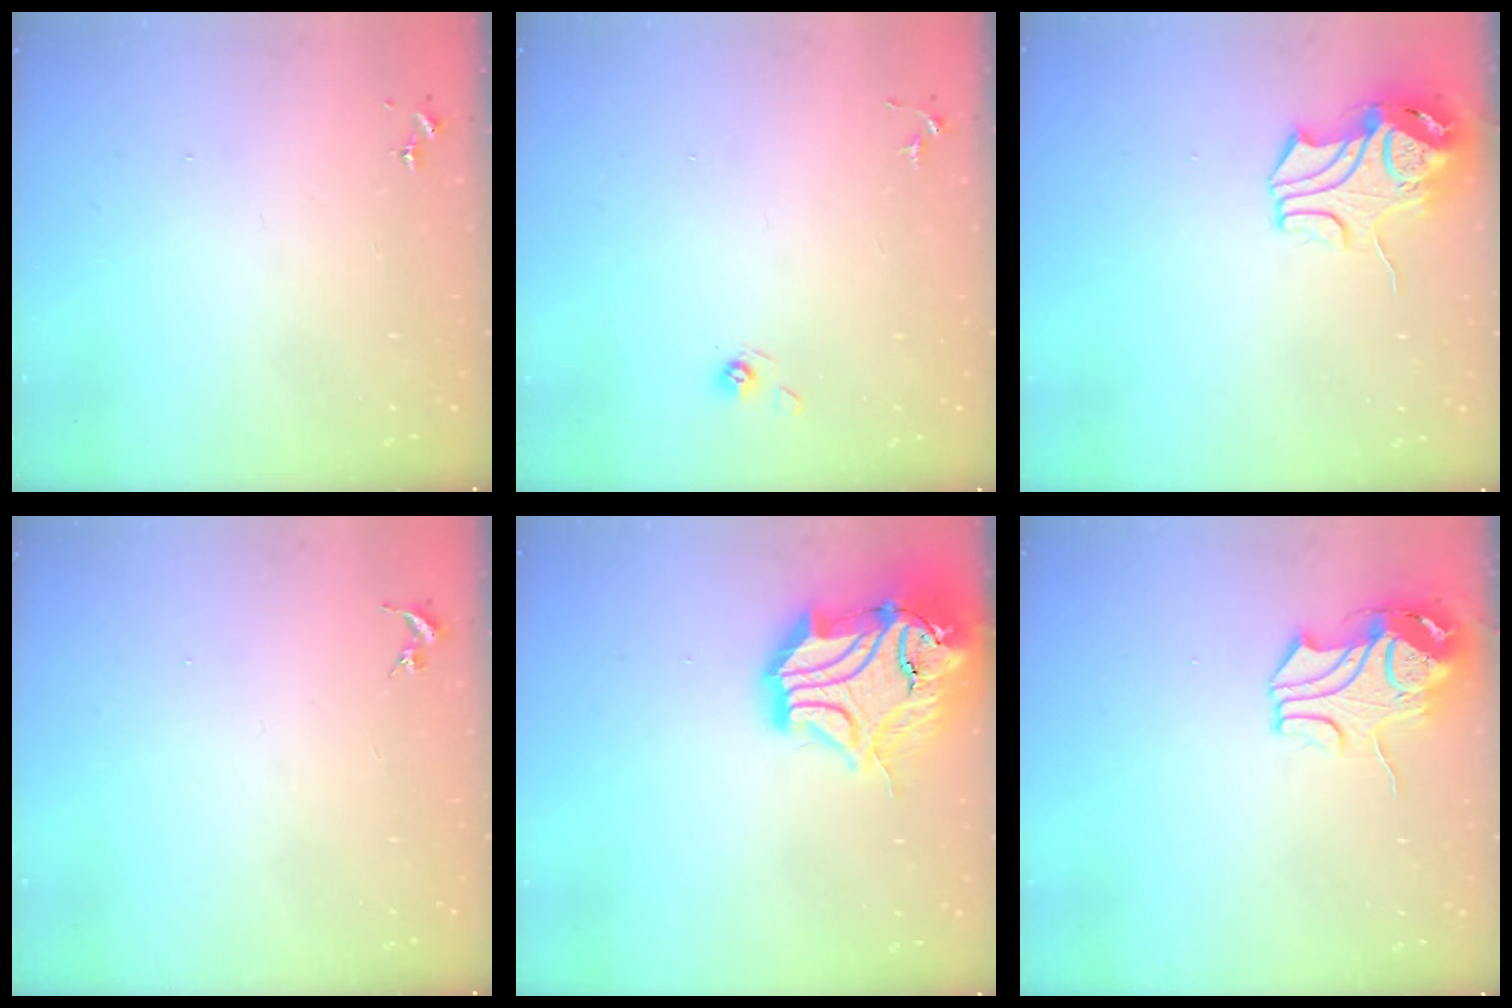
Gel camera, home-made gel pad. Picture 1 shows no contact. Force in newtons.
{"total": 4.7, "press": 4.4, "slide": 1.5}
{"total": 10.5, "press": 10.3, "slide": 1.7}
{"total": 0.0}
{"total": 21.9, "press": 21.7, "slide": 2.9}
{"total": 10.5, "press": 10.4, "slide": 1.1}